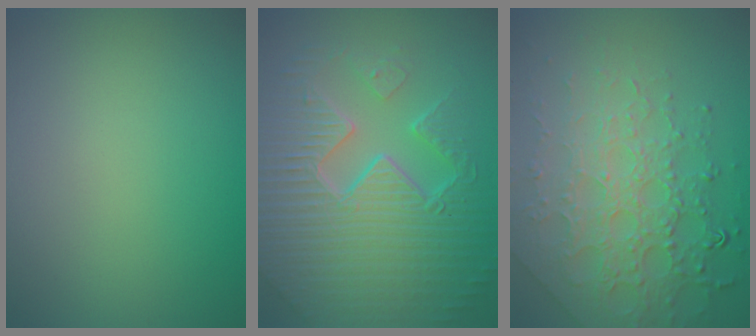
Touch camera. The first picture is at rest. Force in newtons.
{"total": 11.1, "press": 7.0, "slide": 8.6}
{"total": 7.8, "press": 5.6, "slide": 5.5}